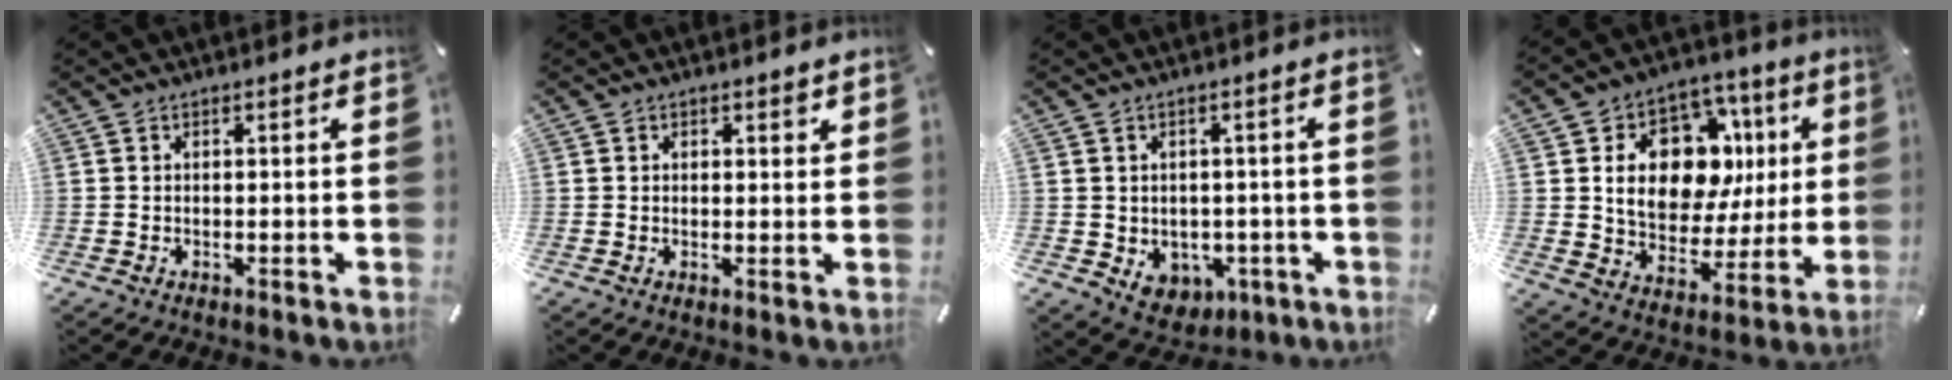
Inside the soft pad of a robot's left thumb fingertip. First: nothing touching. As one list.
[{"total": 1.3, "force": [0.7, 0.8, 0.6], "torque": [0.002, -0.003, 0.009]}, {"total": 4.4, "force": [0.7, 4.3, 1.0], "torque": [-0.012, -0.009, 0.015]}, {"total": 17.4, "force": [5.0, 12.2, 11.5], "torque": [-0.177, -0.020, 0.095]}]